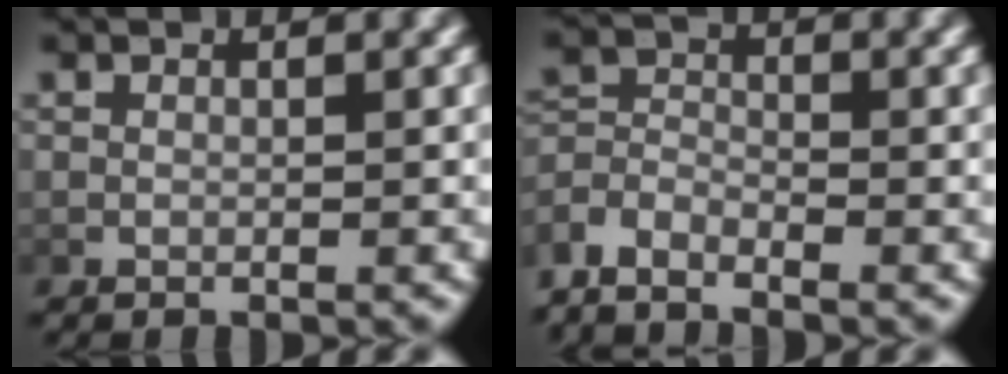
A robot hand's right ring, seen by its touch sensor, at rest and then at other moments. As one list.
[{"total": 3.3, "force": [-1.6, 2.4, 1.5], "torque": [-0.049, -0.021, -0.026]}]